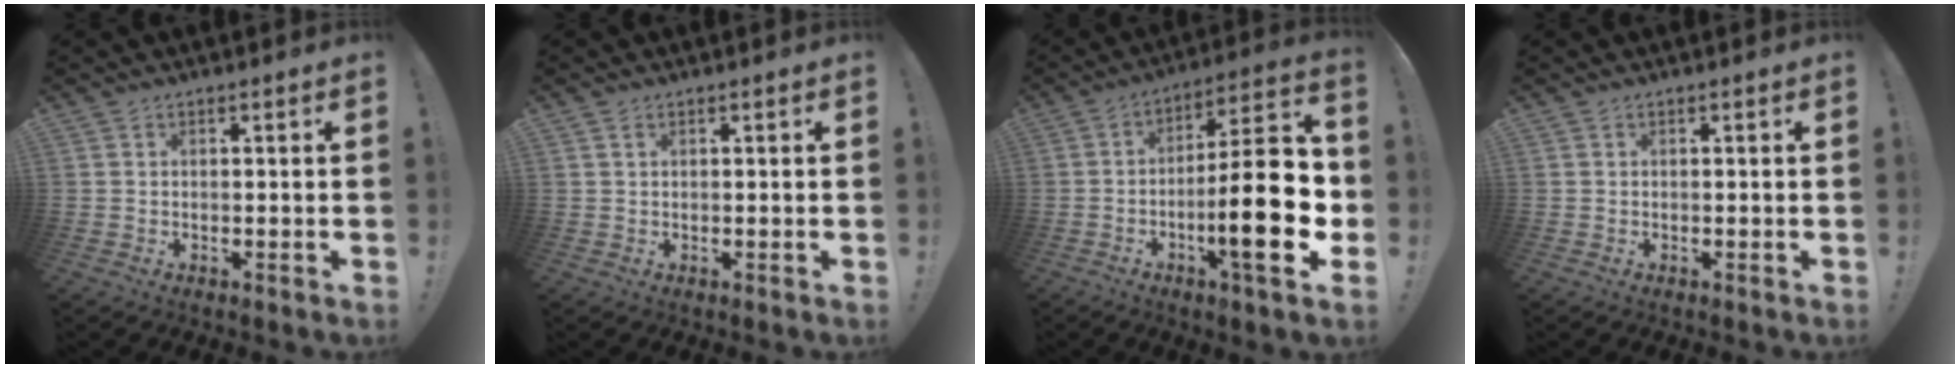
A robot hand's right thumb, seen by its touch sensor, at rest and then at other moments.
{"total": 0.8, "force": [0.5, 0.4, 0.5], "torque": [-0.009, 0.000, 0.009]}
{"total": 23.6, "force": [-5.0, 5.5, 22.4], "torque": [-0.347, 0.021, -0.080]}
{"total": 0.0}